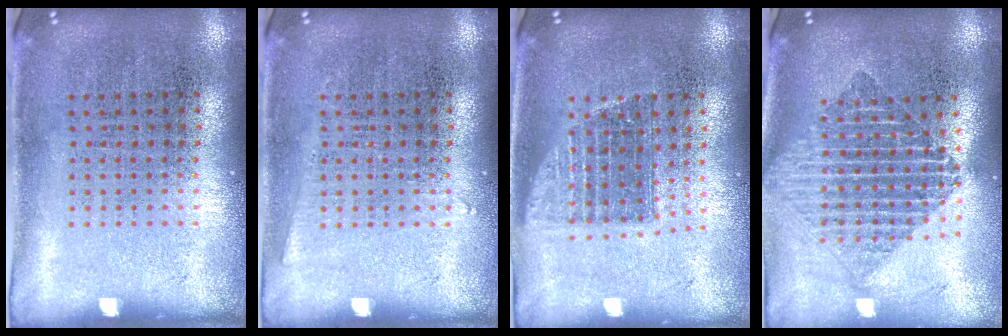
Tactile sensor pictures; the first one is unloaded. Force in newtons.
{"total": 0.7, "press": 0.7, "slide": 0.0}
{"total": 1.3, "press": 1.1, "slide": 0.7}
{"total": 1.8, "press": 1.5, "slide": 1.0}